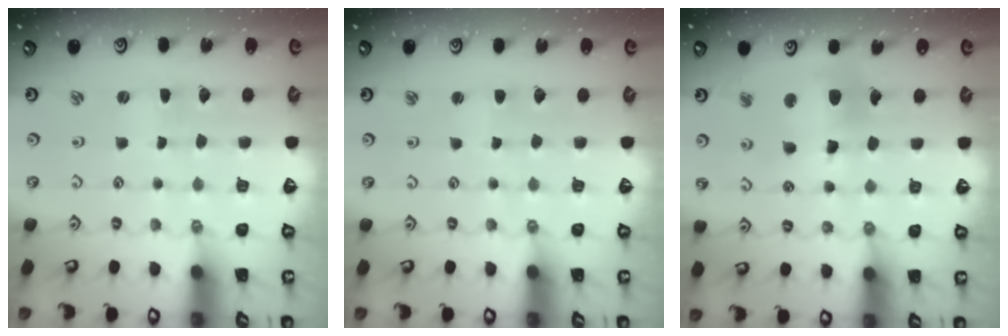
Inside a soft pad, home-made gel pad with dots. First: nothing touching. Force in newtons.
{"total": 2.1, "press": 2.1, "slide": 0.3}
{"total": 11.7, "press": 11.5, "slide": 1.8}